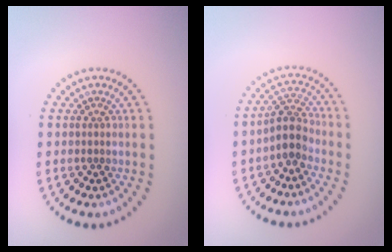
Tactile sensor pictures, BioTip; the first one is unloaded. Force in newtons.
{"total": 3.0, "press": 2.5, "slide": 1.6}